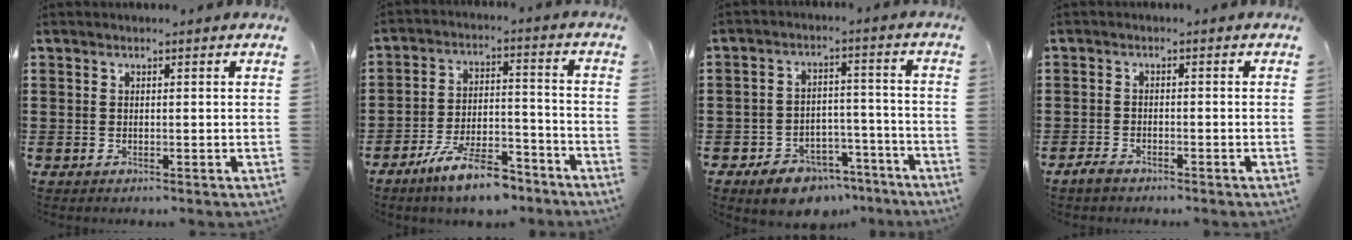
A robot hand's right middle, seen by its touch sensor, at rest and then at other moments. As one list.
[{"total": 9.8, "force": [-7.9, 2.3, 5.2], "torque": [-0.098, 0.021, -0.150]}, {"total": 6.8, "force": [-5.9, 2.9, 1.9], "torque": [-0.027, 0.033, -0.109]}, {"total": 1.9, "force": [-1.5, 0.7, 0.8], "torque": [-0.031, -0.002, -0.036]}]